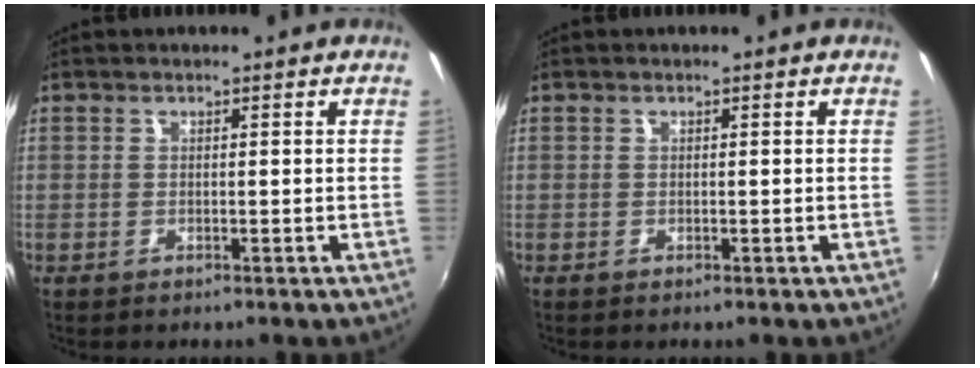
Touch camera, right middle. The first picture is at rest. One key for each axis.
{"total": 0.0}